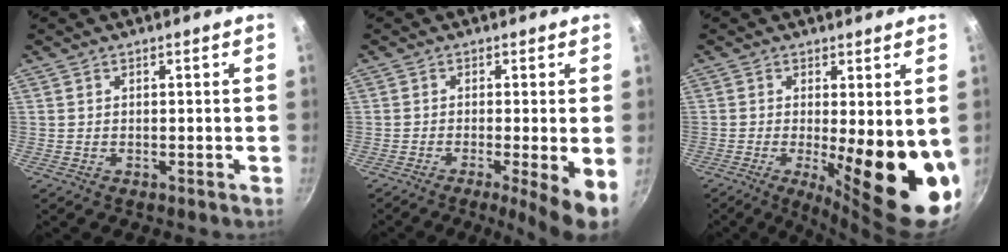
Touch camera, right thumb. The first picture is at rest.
{"total": 7.5, "force": [-2.0, 0.8, 7.1], "torque": [-0.106, -0.007, -0.031]}
{"total": 16.7, "force": [-2.1, 4.9, 15.9], "torque": [-0.194, -0.032, -0.020]}